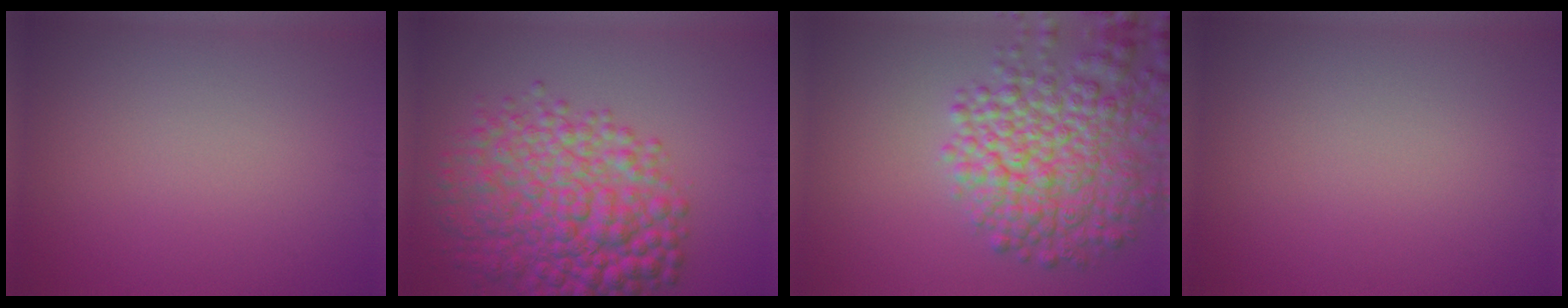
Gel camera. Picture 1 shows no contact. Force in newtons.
{"total": 9.3, "press": 9.3, "slide": 0.1}
{"total": 8.2, "press": 8.2, "slide": 0.4}
{"total": 0.0}